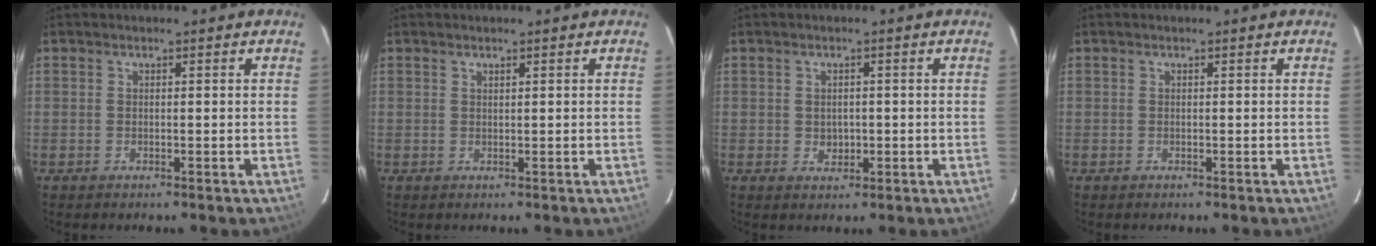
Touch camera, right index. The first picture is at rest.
{"total": 0.8, "force": [0.7, 0.1, 0.3], "torque": [-0.005, 0.000, 0.013]}
{"total": 2.3, "force": [-0.2, 2.0, 1.2], "torque": [-0.018, 0.002, 0.001]}
{"total": 0.0}